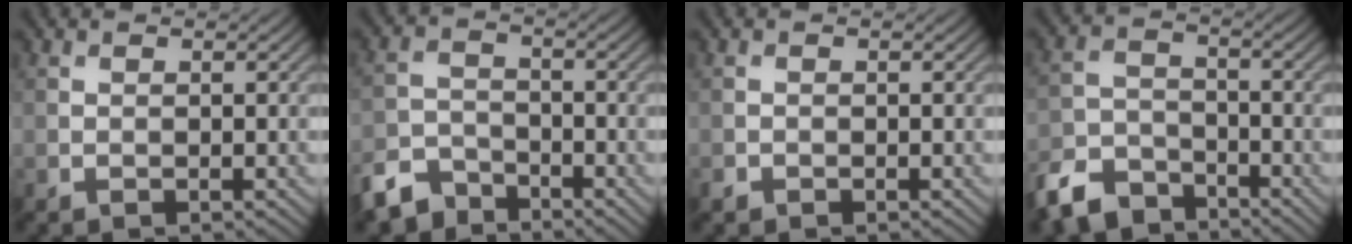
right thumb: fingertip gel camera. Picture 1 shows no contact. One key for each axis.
{"total": 5.8, "fx": -4.7, "fy": 2.9, "fz": 1.7, "tx": -0.038, "ty": -0.005, "tz": -0.104}
{"total": 0.6, "fx": -0.5, "fy": 0.4, "fz": 0.0, "tx": -0.001, "ty": -0.004, "tz": -0.009}
{"total": 7.8, "fx": -6.3, "fy": 3.7, "fz": 2.9, "tx": -0.065, "ty": -0.011, "tz": -0.135}